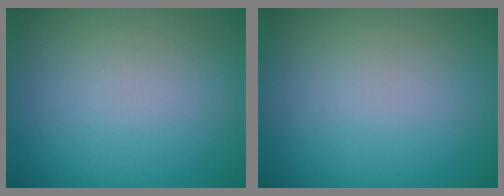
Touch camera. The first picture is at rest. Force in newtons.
{"total": 0.0}